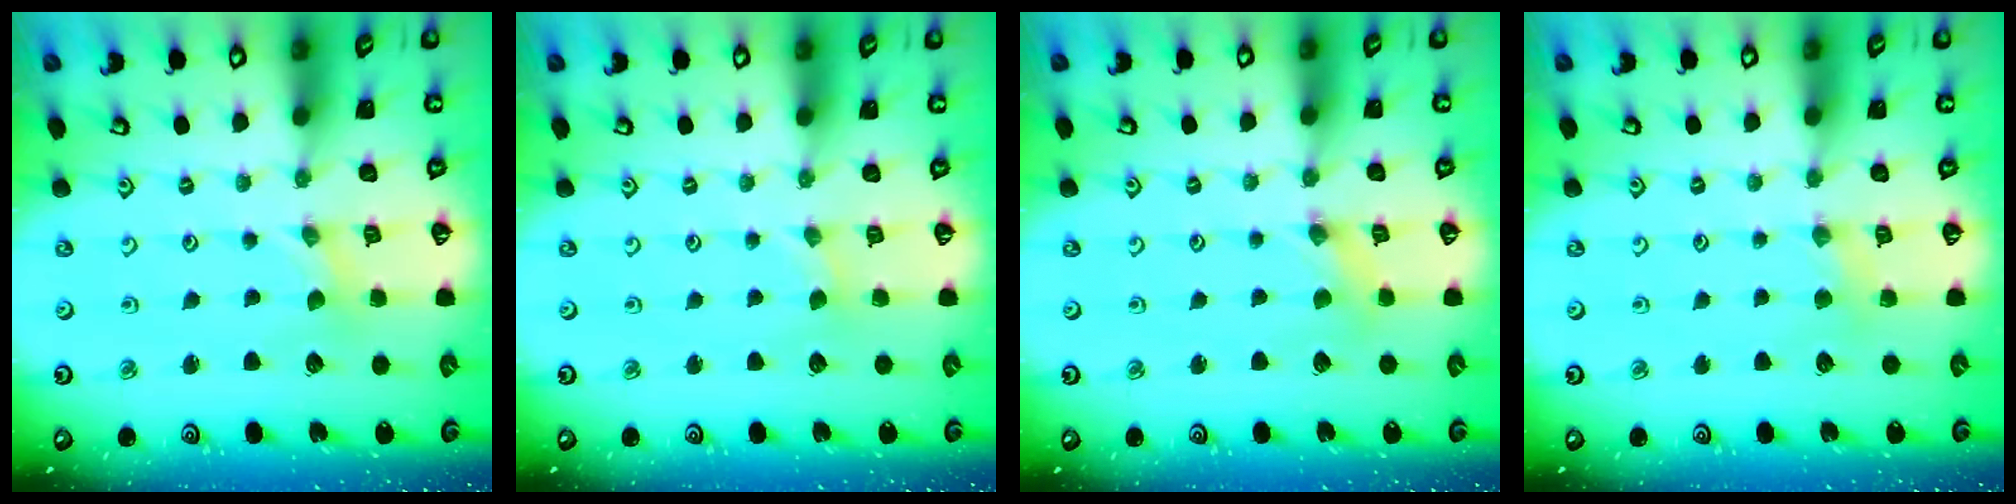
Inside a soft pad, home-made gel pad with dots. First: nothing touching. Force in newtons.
{"total": 0.6, "press": 0.5, "slide": 0.1}
{"total": 0.8, "press": 0.7, "slide": 0.3}
{"total": 3.8, "press": 3.8, "slide": 0.6}